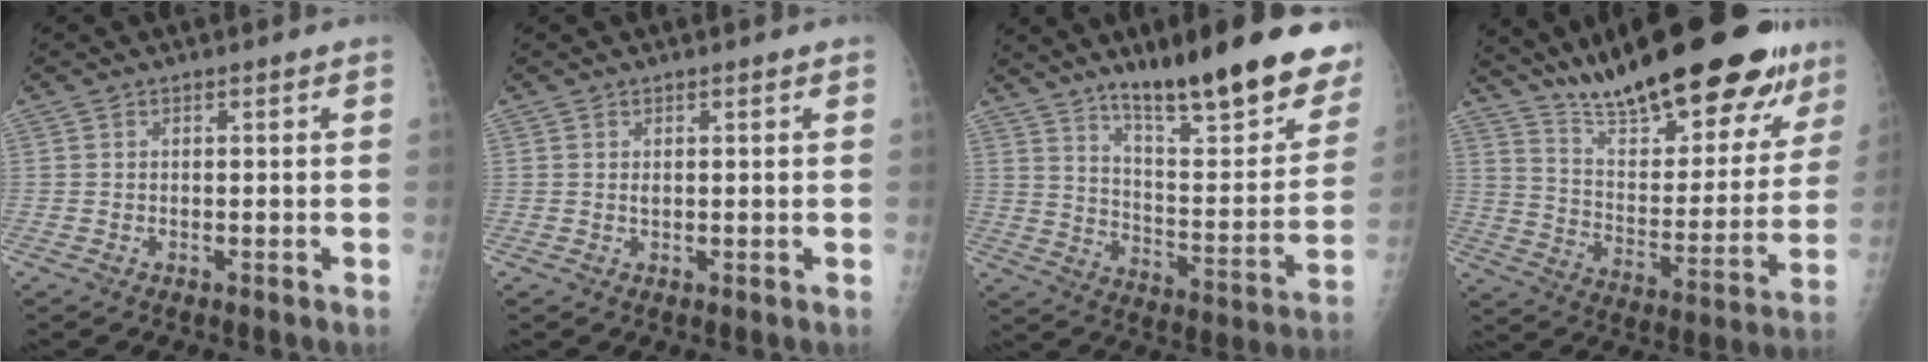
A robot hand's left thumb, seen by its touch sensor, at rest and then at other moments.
{"total": 1.2, "force": [0.7, 0.5, 0.9], "torque": [-0.013, -0.002, 0.012]}
{"total": 25.2, "force": [16.8, 6.0, 17.8], "torque": [-0.221, -0.078, 0.258]}
{"total": 30.5, "force": [22.5, 9.1, 18.5], "torque": [-0.245, -0.080, 0.340]}